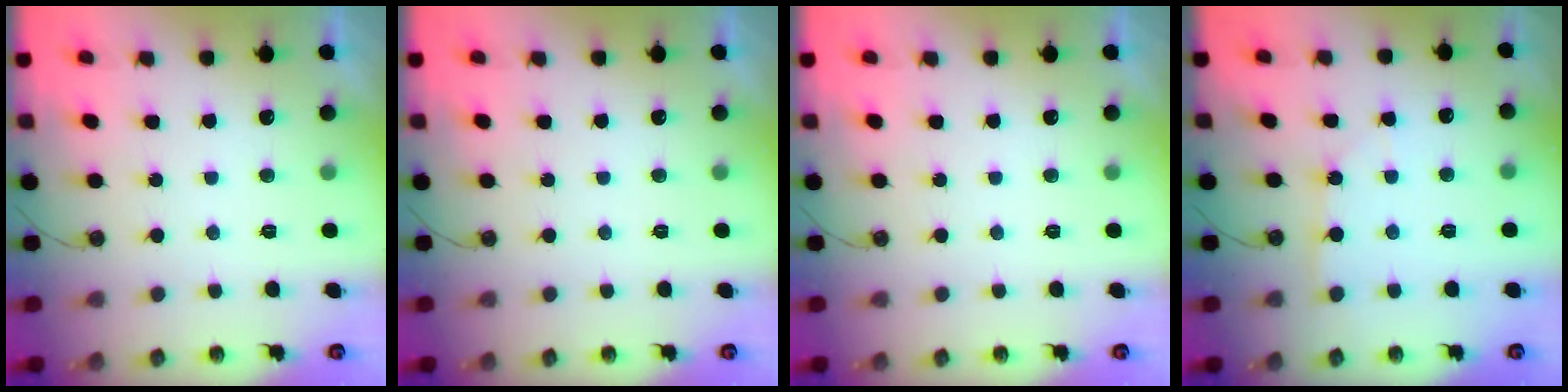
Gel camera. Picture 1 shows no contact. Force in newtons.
{"total": 0.0}
{"total": 0.0}
{"total": 3.4, "press": 3.3, "slide": 0.4}